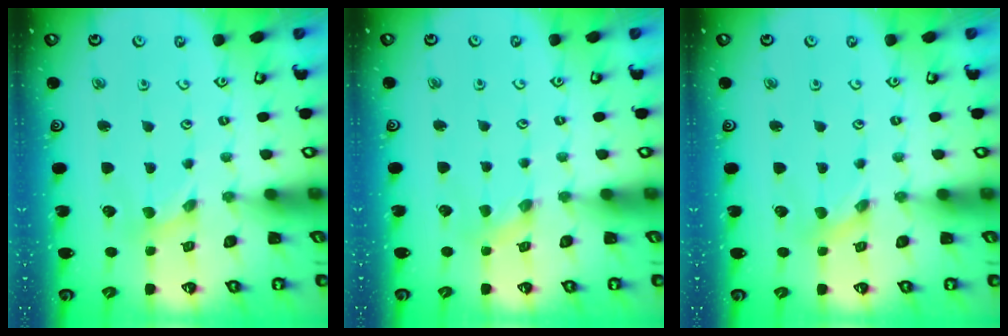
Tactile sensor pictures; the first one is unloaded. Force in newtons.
{"total": 2.3, "press": 2.3, "slide": 0.3}
{"total": 0.0}